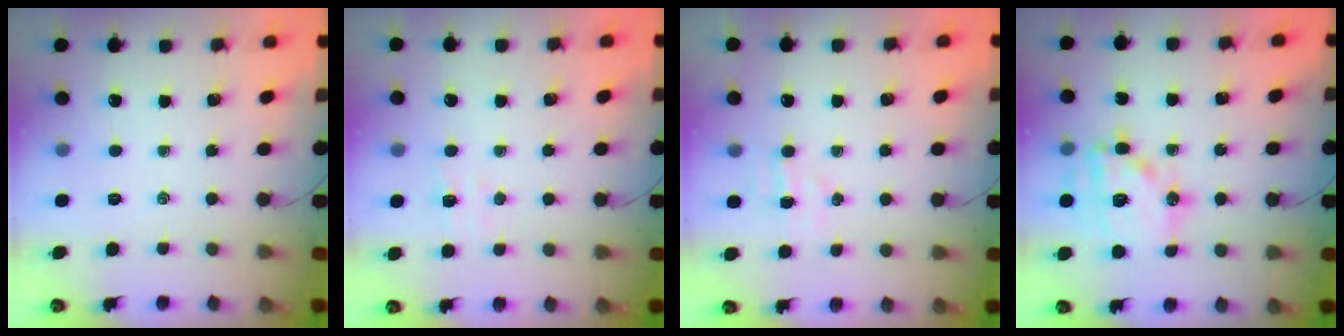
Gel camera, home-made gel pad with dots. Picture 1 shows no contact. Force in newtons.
{"total": 3.0, "press": 2.9, "slide": 0.7}
{"total": 4.0, "press": 3.9, "slide": 1.1}
{"total": 16.3, "press": 16.0, "slide": 2.9}